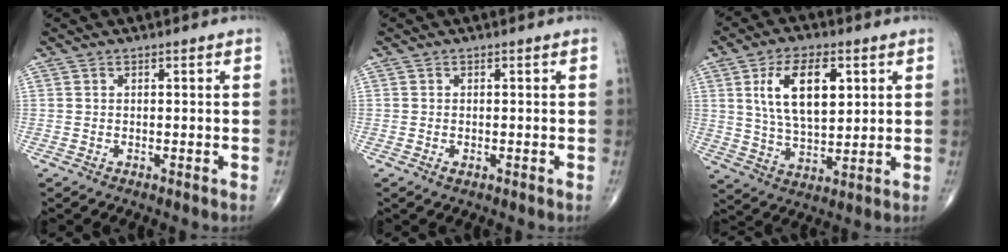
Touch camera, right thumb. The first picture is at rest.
{"total": 0.9, "force": [-0.3, 0.4, 0.7], "torque": [-0.012, -0.001, -0.006]}
{"total": 13.5, "force": [4.0, 6.8, 10.9], "torque": [-0.179, -0.014, 0.079]}